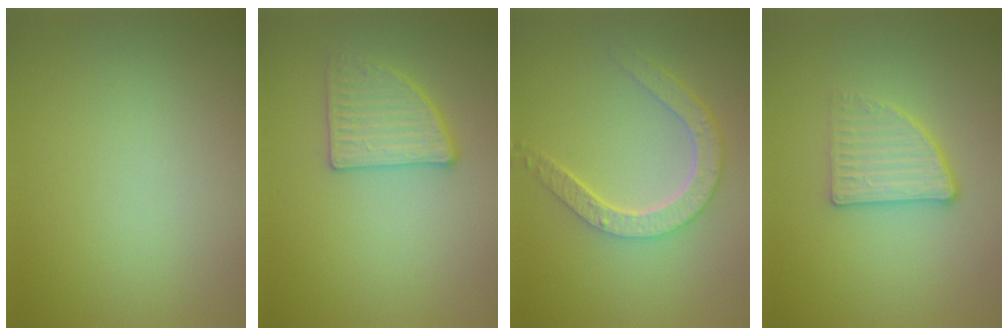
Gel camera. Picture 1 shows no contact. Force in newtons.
{"total": 2.8, "press": 2.8, "slide": 0.3}
{"total": 4.3, "press": 3.4, "slide": 2.6}
{"total": 2.7, "press": 2.4, "slide": 1.2}